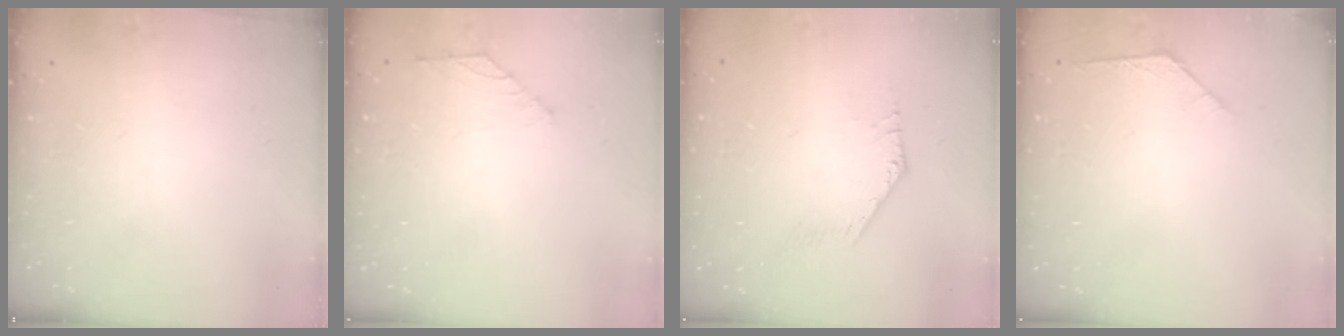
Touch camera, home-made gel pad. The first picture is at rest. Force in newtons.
{"total": 1.4, "press": 1.3, "slide": 0.6}
{"total": 0.9, "press": 0.8, "slide": 0.4}
{"total": 2.7, "press": 2.6, "slide": 0.7}